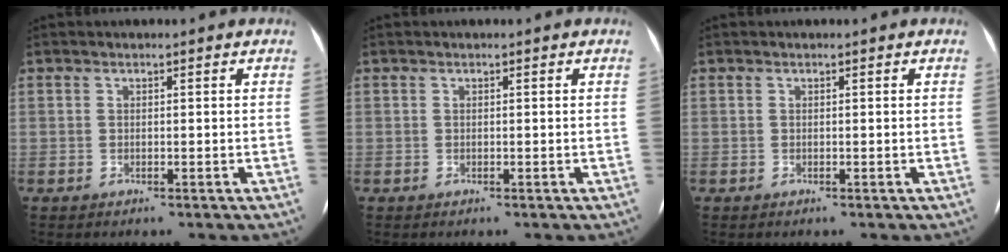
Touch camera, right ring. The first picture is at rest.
{"total": 0.0}
{"total": 0.0}